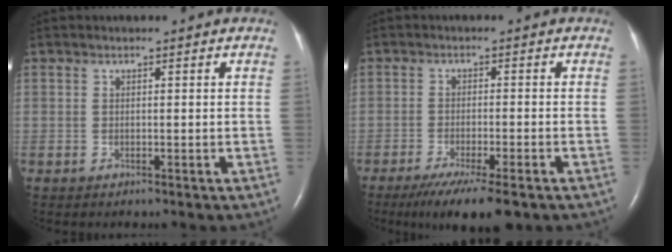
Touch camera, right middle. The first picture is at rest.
{"total": 9.3, "force": [-6.7, 1.0, 6.4], "torque": [-0.099, -0.021, -0.103]}